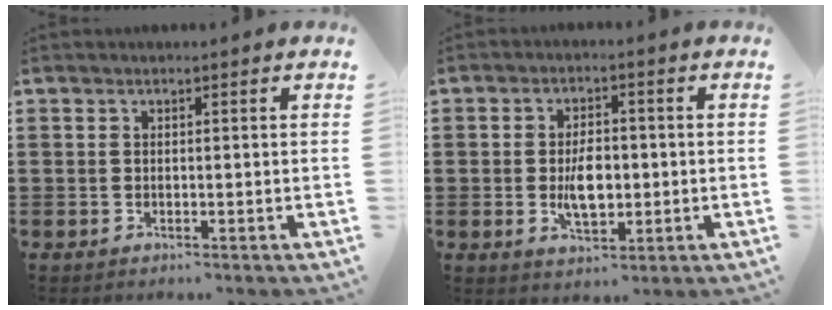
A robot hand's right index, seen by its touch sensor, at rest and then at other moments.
{"total": 5.8, "force": [-0.7, 3.1, 4.9], "torque": [-0.088, 0.000, -0.015]}